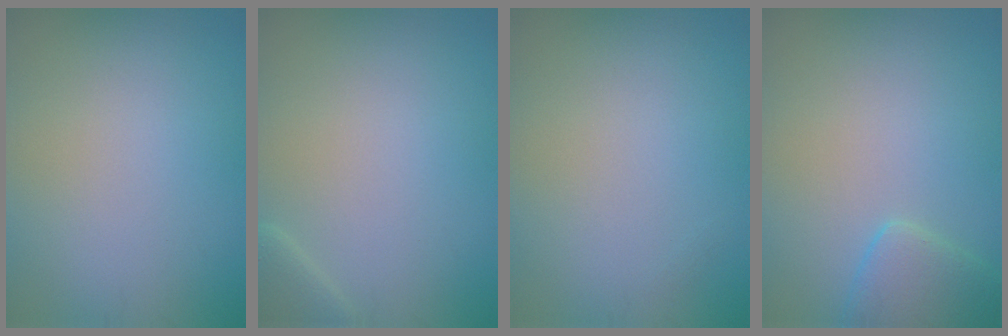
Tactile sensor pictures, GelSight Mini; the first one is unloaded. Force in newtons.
{"total": 1.9, "press": 1.9, "slide": 0.2}
{"total": 0.0}
{"total": 2.9, "press": 2.9, "slide": 0.1}